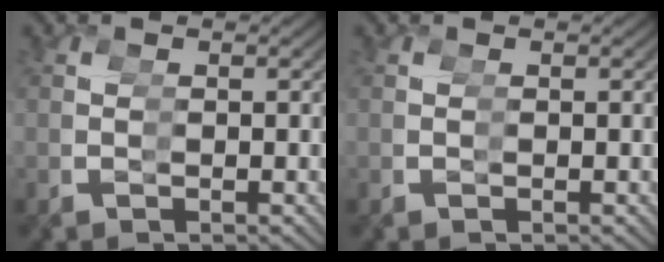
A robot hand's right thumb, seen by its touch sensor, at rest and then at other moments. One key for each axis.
{"total": 0.0}